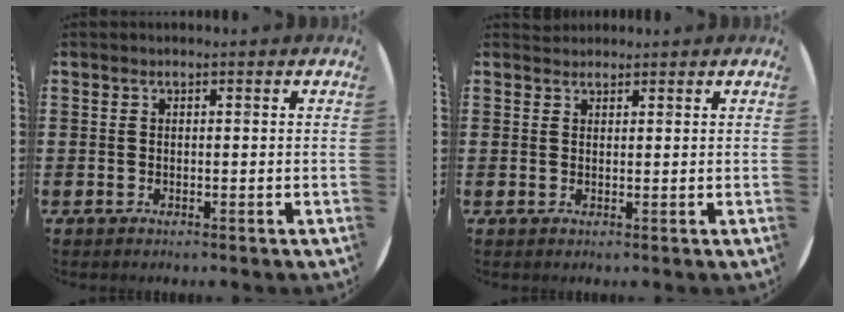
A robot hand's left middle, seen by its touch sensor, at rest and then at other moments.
{"total": 1.1, "force": [1.0, 0.3, -0.1], "torque": [0.009, -0.001, 0.019]}